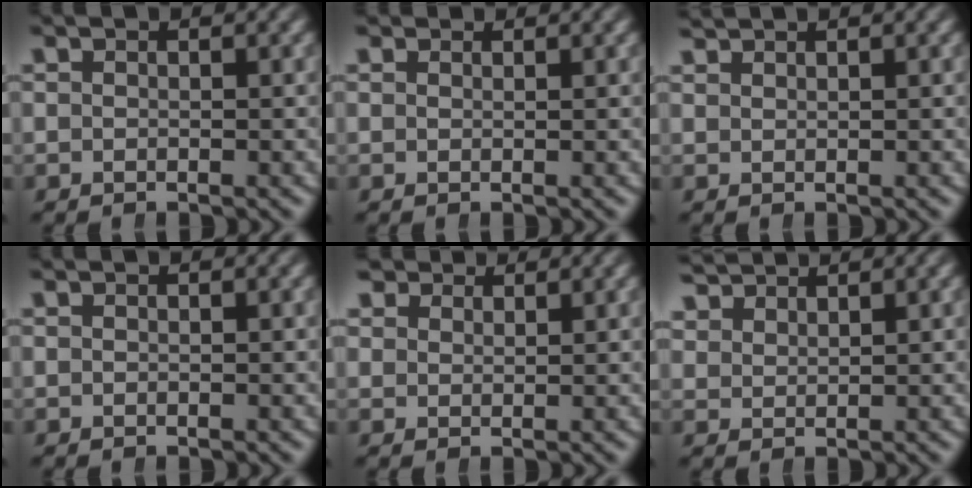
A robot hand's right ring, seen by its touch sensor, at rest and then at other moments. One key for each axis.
{"total": 0.7, "fx": 0.7, "fy": -0.2, "fz": -0.2, "tx": 0.014, "ty": -0.004, "tz": 0.015}
{"total": 1.7, "fx": 1.5, "fy": -0.9, "fz": -0.3, "tx": 0.017, "ty": 0.001, "tz": 0.034}
{"total": 0.0}
{"total": 2.5, "fx": 2.5, "fy": 0.4, "fz": 0.4, "tx": 0.004, "ty": -0.002, "tz": 0.049}
{"total": 3.3, "fx": 3.3, "fy": -0.3, "fz": 0.1, "tx": 0.008, "ty": 0.005, "tz": 0.067}